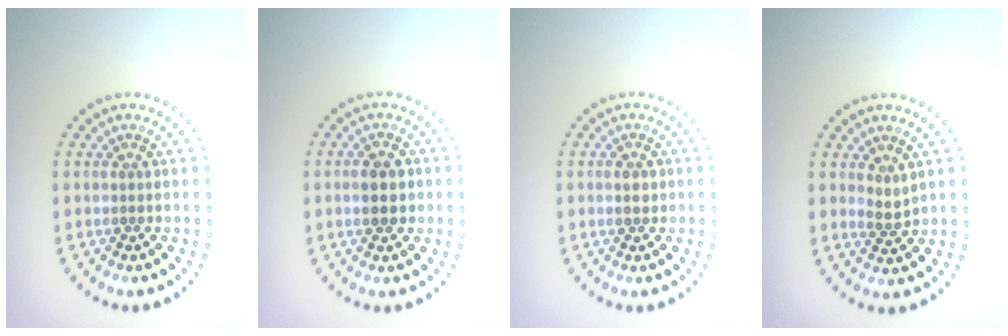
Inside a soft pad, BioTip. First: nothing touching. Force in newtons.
{"total": 3.2, "press": 3.2, "slide": 0.1}
{"total": 1.2, "press": 1.2, "slide": 0.2}
{"total": 1.2, "press": 0.9, "slide": 0.8}